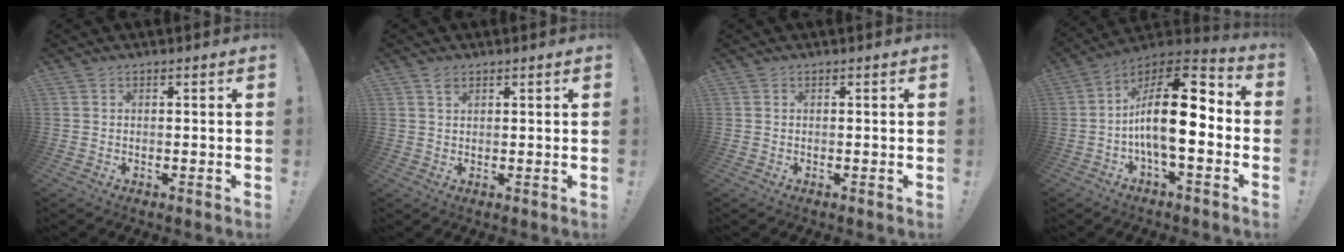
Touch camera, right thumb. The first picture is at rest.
{"total": 1.8, "force": [1.2, 1.0, 0.7], "torque": [0.001, -0.007, 0.020]}
{"total": 0.0}
{"total": 19.3, "force": [-1.7, 8.1, 17.4], "torque": [-0.296, 0.016, -0.026]}